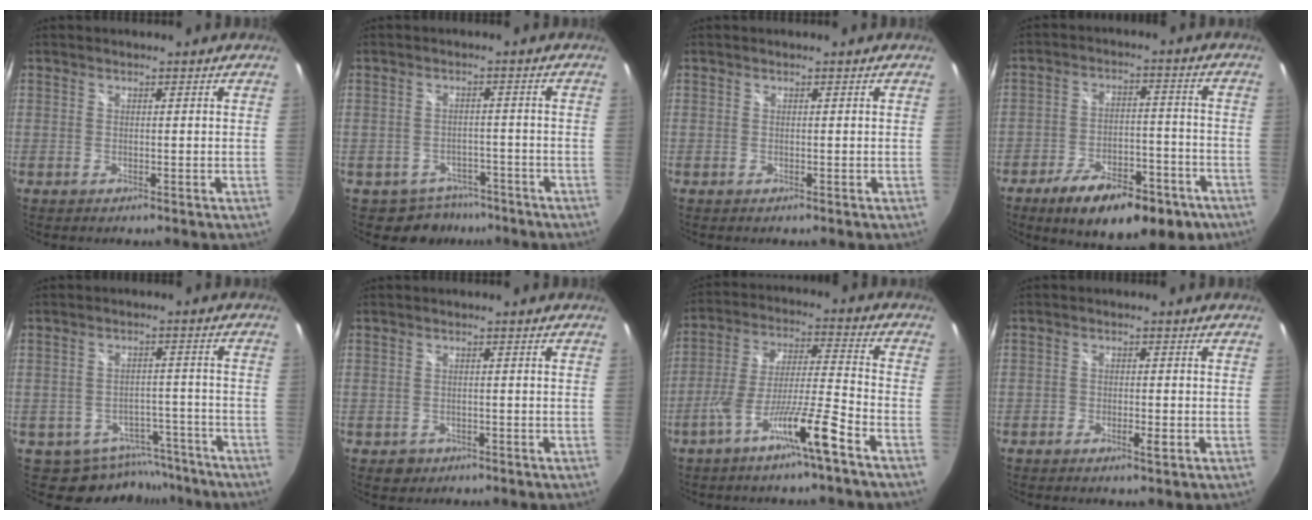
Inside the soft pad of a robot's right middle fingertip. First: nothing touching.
{"total": 5.9, "force": [-4.4, 3.9, 0.4], "torque": [-0.011, 0.016, -0.056]}
{"total": 0.0}
{"total": 17.4, "force": [-11.3, 7.2, 11.2], "torque": [-0.189, -0.010, -0.158]}
{"total": 9.5, "force": [-7.7, 5.4, 1.0], "torque": [-0.017, 0.022, -0.088]}
{"total": 2.4, "force": [-1.1, 2.0, 0.6], "torque": [-0.016, -0.003, -0.011]}
{"total": 11.5, "force": [-7.1, -0.2, 9.1], "torque": [-0.179, -0.001, -0.127]}
{"total": 2.2, "force": [-1.3, 0.9, 1.6], "torque": [-0.038, -0.002, -0.024]}